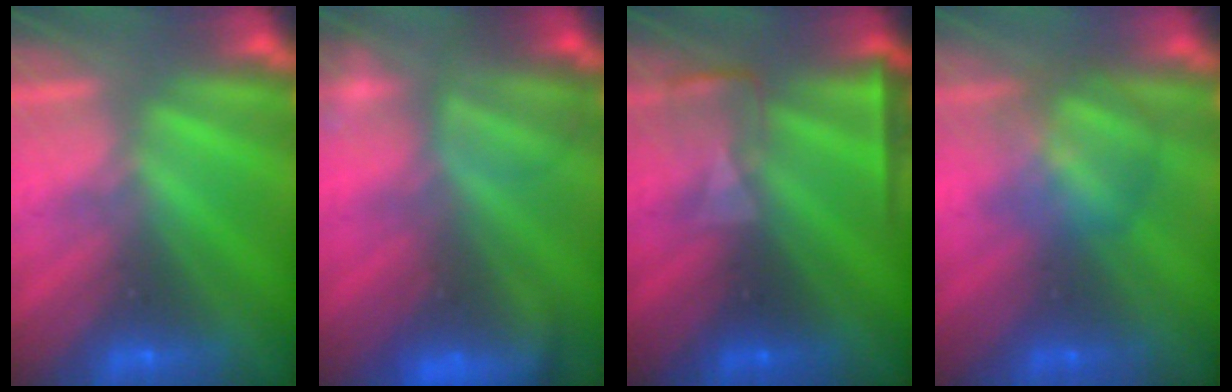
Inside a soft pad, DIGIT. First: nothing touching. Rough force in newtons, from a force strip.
{"total": 8.7}
{"total": 2.4}
{"total": 3.0}